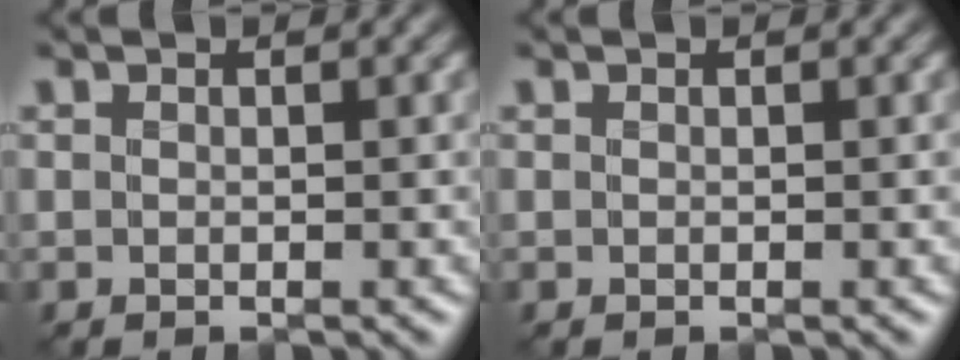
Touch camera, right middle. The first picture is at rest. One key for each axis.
{"total": 0.0}